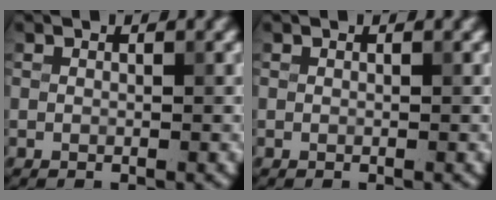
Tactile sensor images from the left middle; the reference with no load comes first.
{"total": 0.0}